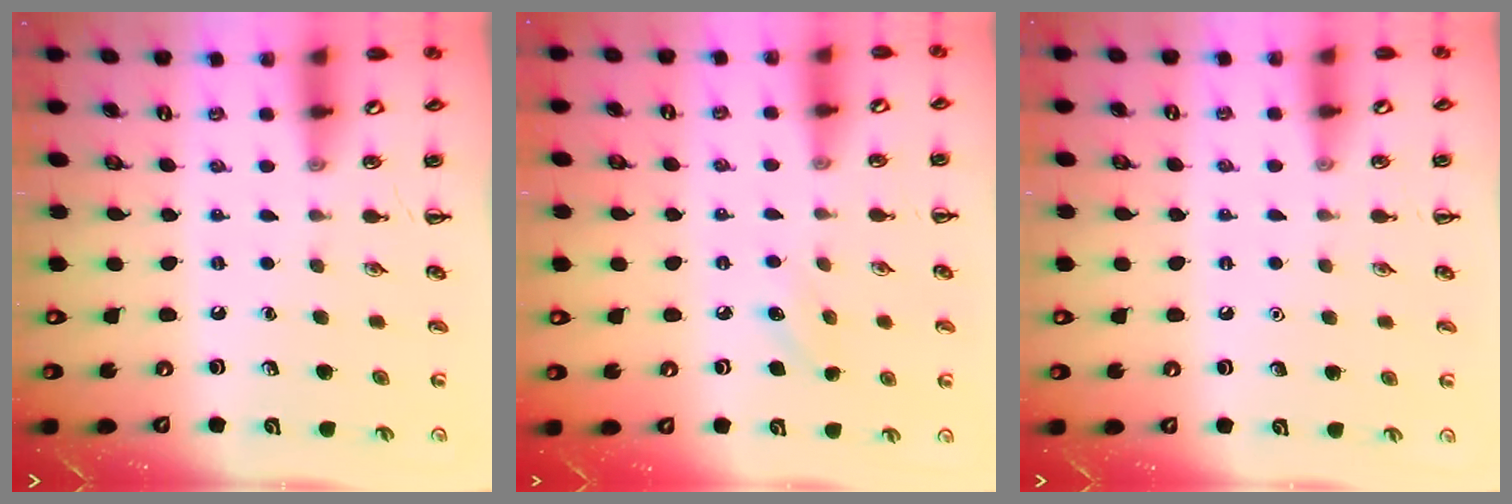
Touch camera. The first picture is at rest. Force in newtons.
{"total": 6.2, "press": 6.0, "slide": 1.7}
{"total": 1.5, "press": 1.5, "slide": 0.1}